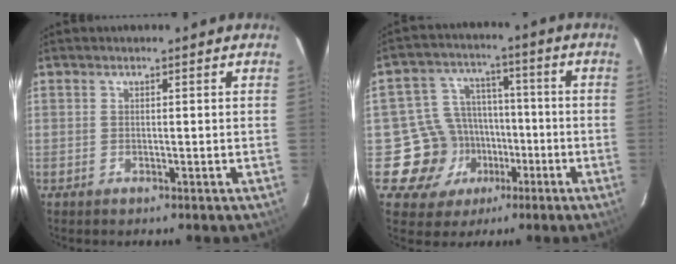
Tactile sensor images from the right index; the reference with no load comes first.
{"total": 11.5, "force": [-4.2, 10.5, 2.2], "torque": [-0.060, 0.044, -0.048]}